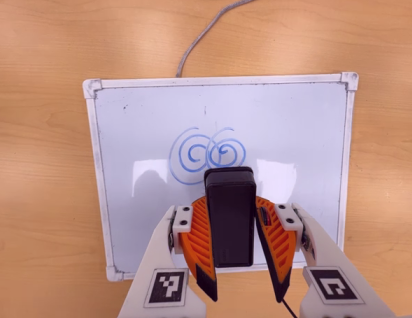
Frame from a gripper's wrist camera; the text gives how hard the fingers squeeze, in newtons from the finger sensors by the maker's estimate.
{"total": 8.0, "left": 6.7, "right": 9.2}